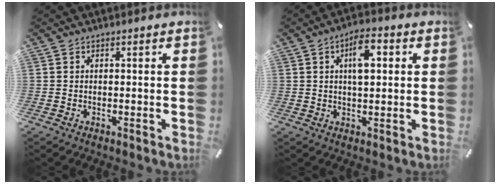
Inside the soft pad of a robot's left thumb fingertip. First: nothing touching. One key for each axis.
{"total": 7.7, "fx": 2.1, "fy": 3.8, "fz": 6.4, "tx": -0.097, "ty": 0.000, "tz": 0.030}